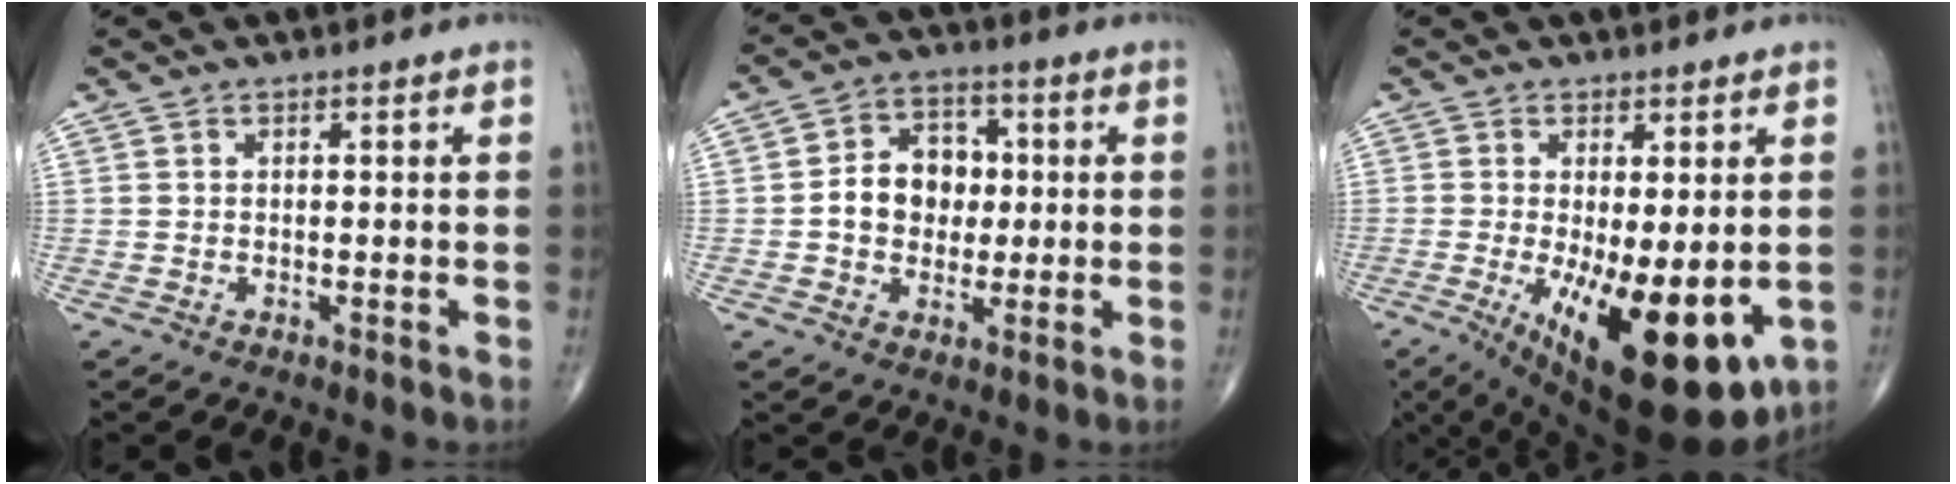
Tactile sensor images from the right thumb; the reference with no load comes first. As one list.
[{"total": 9.7, "force": [0.1, 7.8, 5.8], "torque": [-0.055, 0.019, -0.005]}, {"total": 17.9, "force": [-4.7, 6.7, 15.9], "torque": [-0.219, -0.033, -0.048]}]